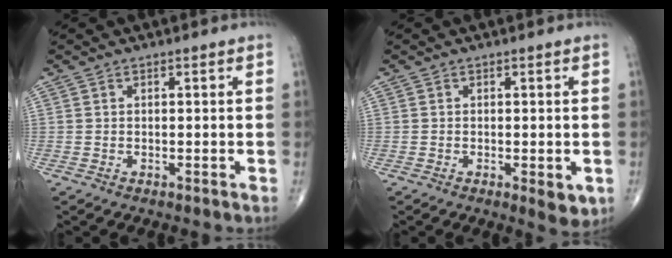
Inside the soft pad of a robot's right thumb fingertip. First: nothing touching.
{"total": 3.3, "force": [-0.9, 1.2, 3.0], "torque": [-0.032, -0.008, -0.010]}